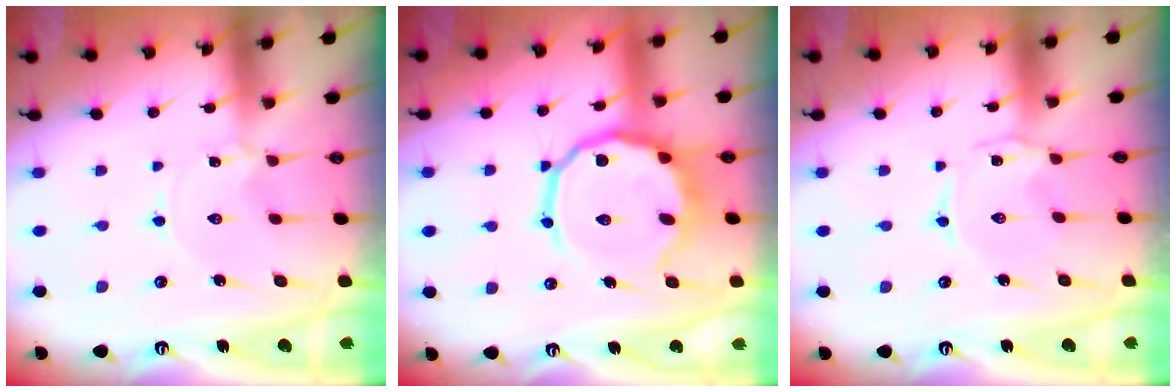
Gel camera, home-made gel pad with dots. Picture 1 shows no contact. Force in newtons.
{"total": 14.2, "press": 13.9, "slide": 2.9}
{"total": 0.6, "press": 0.4, "slide": 0.4}